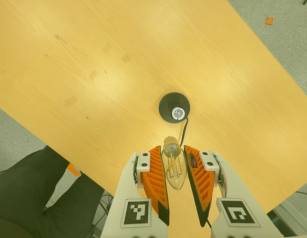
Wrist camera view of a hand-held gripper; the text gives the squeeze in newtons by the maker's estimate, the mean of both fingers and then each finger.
{"total": 11.7, "left": 12.5, "right": 11.0}